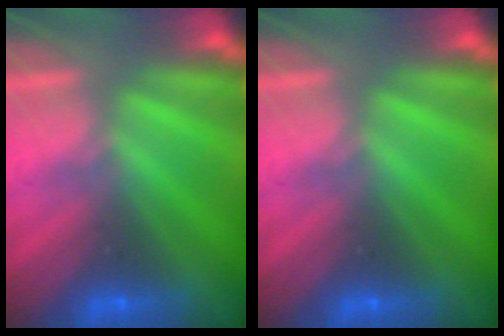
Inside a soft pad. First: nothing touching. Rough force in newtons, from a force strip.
{"total": 0.0}